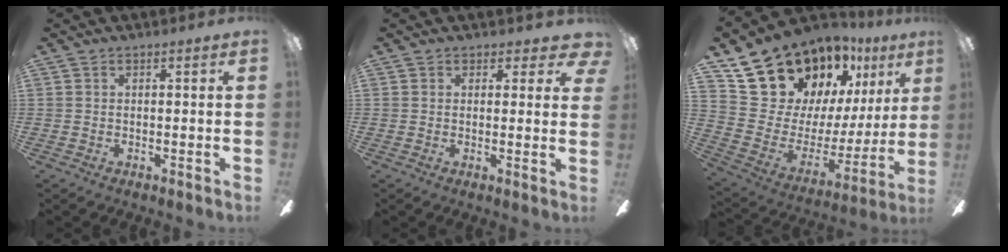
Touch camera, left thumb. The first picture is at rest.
{"total": 2.6, "force": [1.5, 1.6, 1.4], "torque": [-0.004, -0.008, 0.025]}
{"total": 21.4, "force": [17.9, 10.1, 5.9], "torque": [-0.113, -0.133, 0.348]}